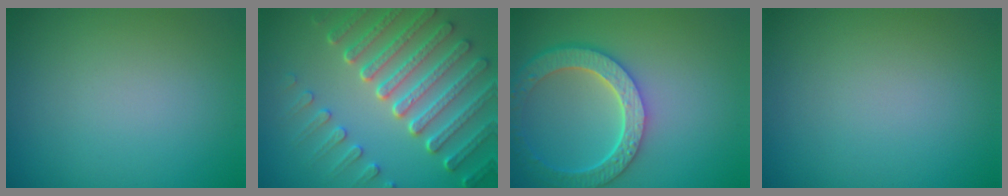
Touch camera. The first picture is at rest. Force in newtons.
{"total": 7.3, "press": 5.7, "slide": 4.6}
{"total": 6.4, "press": 5.0, "slide": 4.0}
{"total": 0.0}